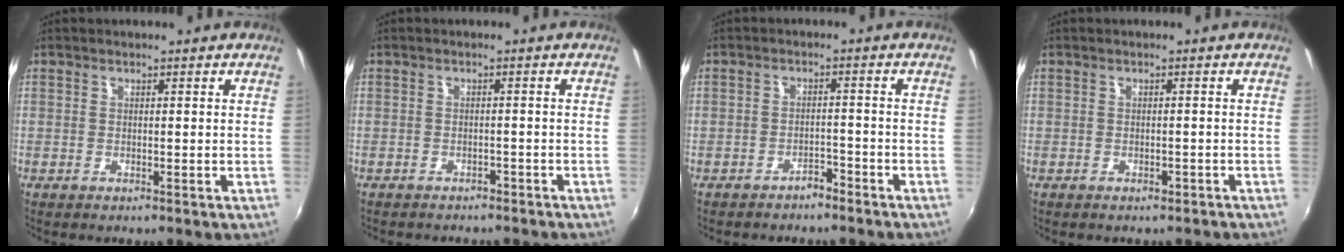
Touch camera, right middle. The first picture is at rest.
{"total": 4.2, "force": [-3.7, 1.5, 1.1], "torque": [-0.026, -0.009, -0.049]}
{"total": 3.1, "force": [-2.6, 1.6, 0.2], "torque": [-0.010, 0.015, -0.030]}
{"total": 1.9, "force": [-1.6, 1.0, 0.5], "torque": [-0.011, -0.005, -0.017]}